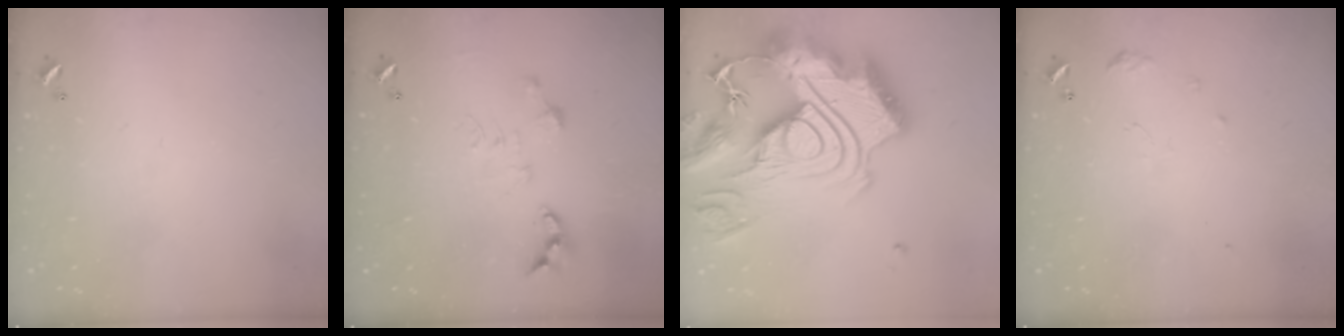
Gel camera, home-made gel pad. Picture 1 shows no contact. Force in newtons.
{"total": 0.0}
{"total": 0.7, "press": 0.7, "slide": 0.0}
{"total": 5.1, "press": 5.0, "slide": 0.6}